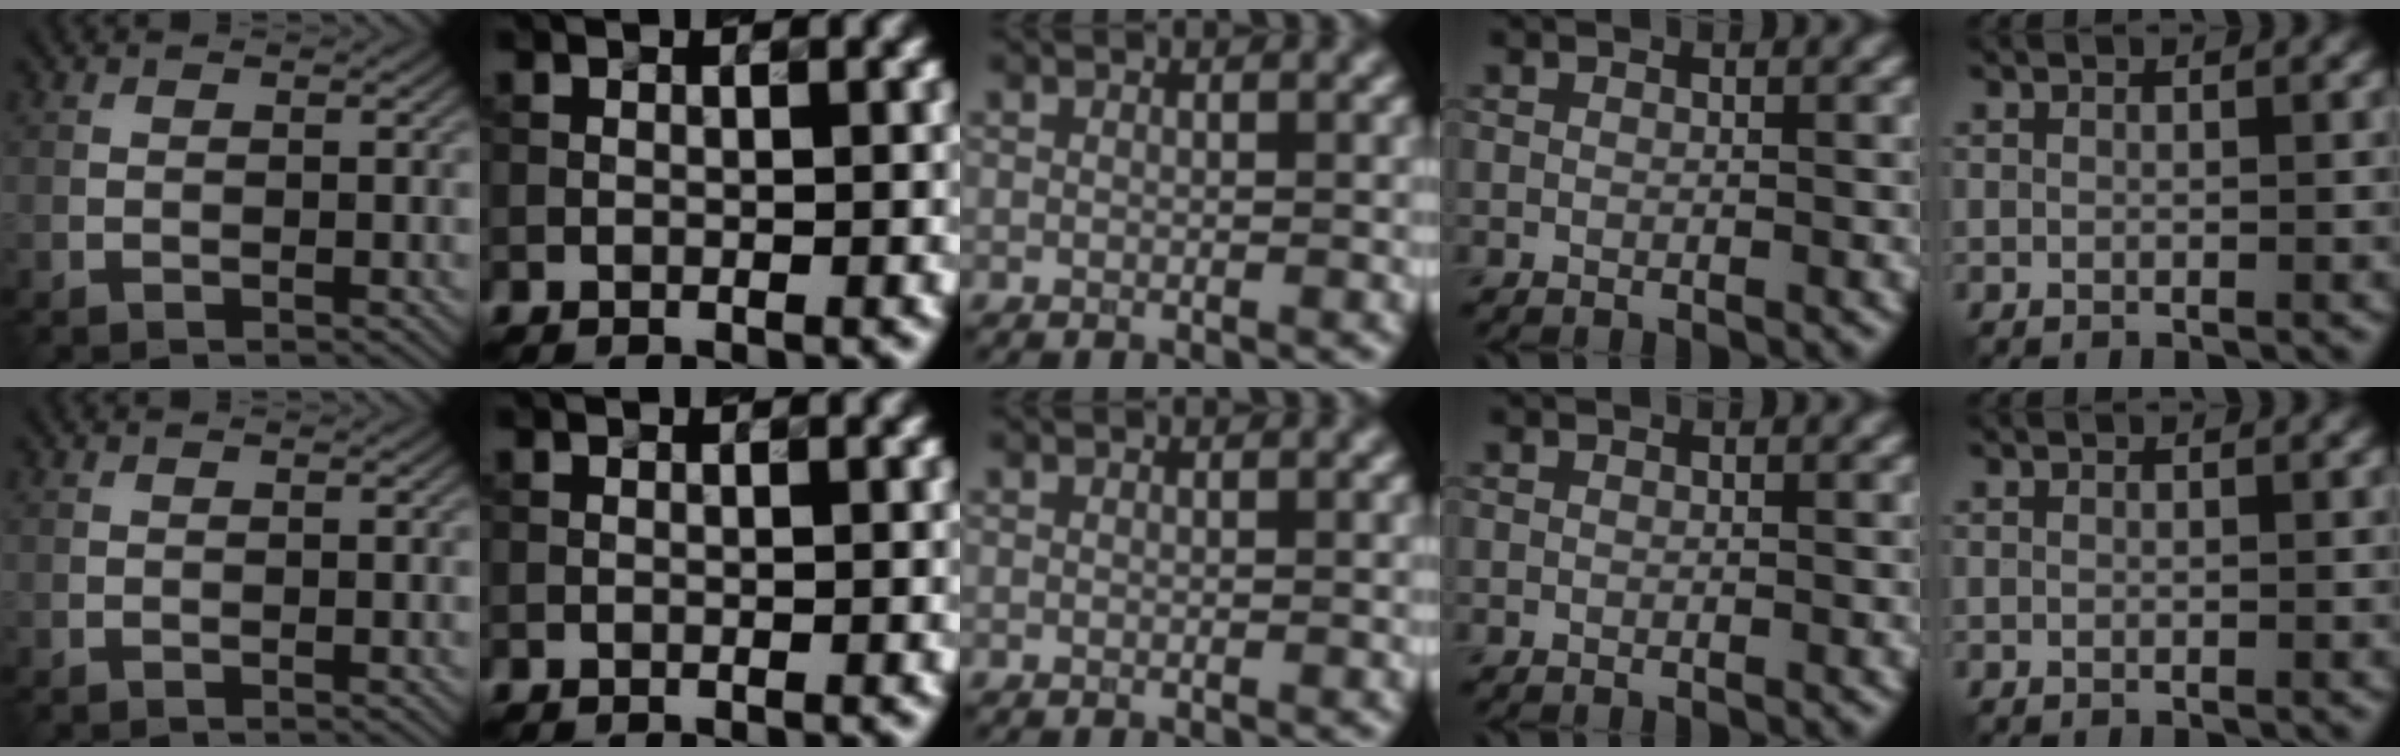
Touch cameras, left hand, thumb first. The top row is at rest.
{}